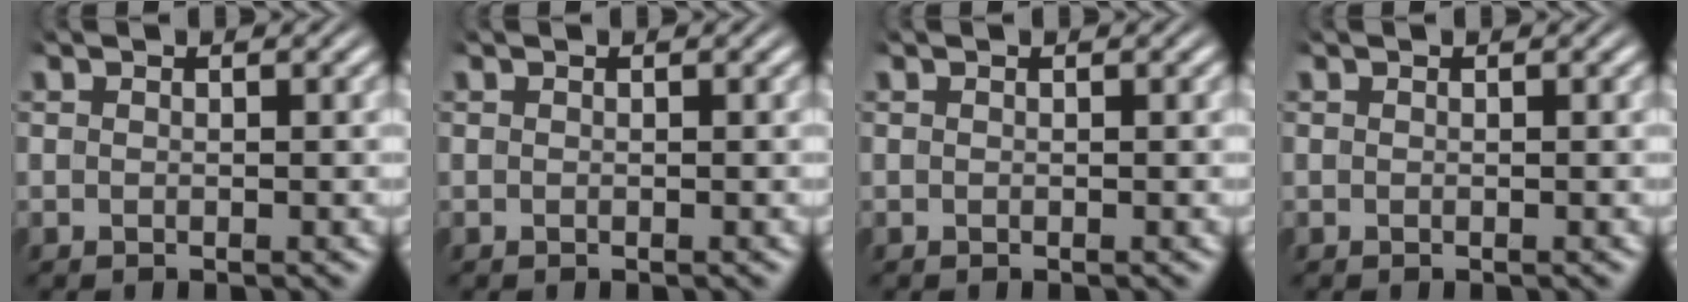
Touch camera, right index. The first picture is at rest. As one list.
[{"total": 0.0}, {"total": 0.0}, {"total": 0.0}]